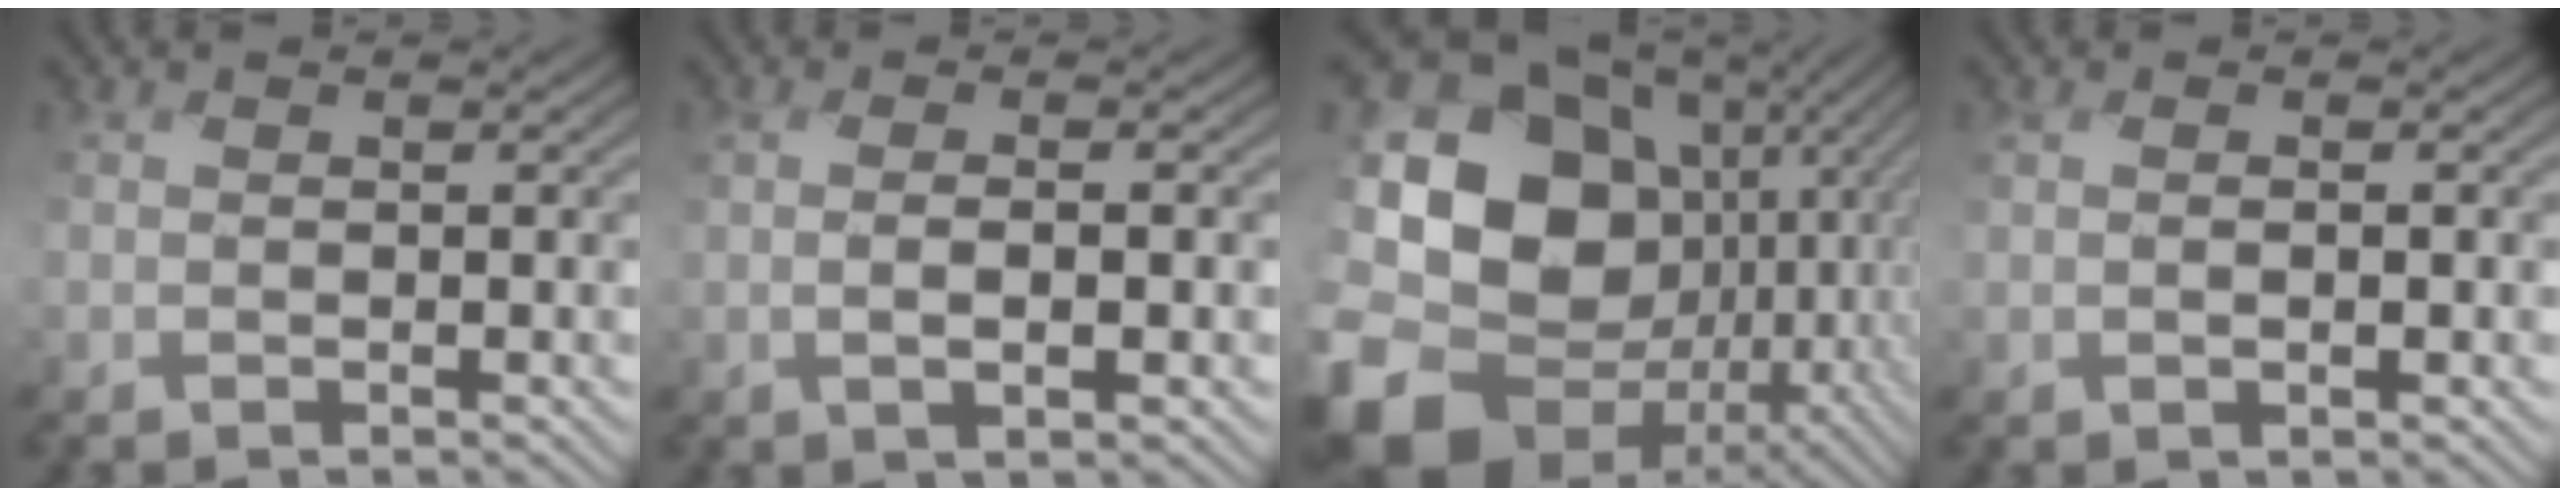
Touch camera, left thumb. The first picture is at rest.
{"total": 2.8, "force": [-0.3, 0.6, 2.7], "torque": [-0.060, -0.002, -0.005]}
{"total": 20.8, "force": [-4.2, 16.6, 11.8], "torque": [-0.290, -0.025, -0.062]}
{"total": 1.3, "force": [0.1, 0.5, 1.2], "torque": [-0.022, -0.002, 0.004]}